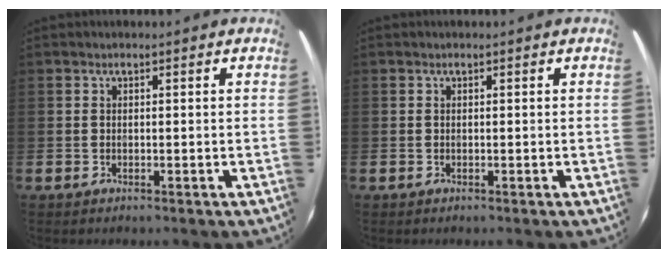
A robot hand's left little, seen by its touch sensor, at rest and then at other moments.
{"total": 0.0}